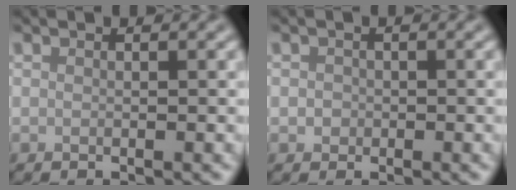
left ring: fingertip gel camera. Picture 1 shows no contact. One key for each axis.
{"total": 0.9, "fx": -0.1, "fy": 0.9, "fz": 0.2, "tx": 0.003, "ty": -0.004, "tz": -0.005}